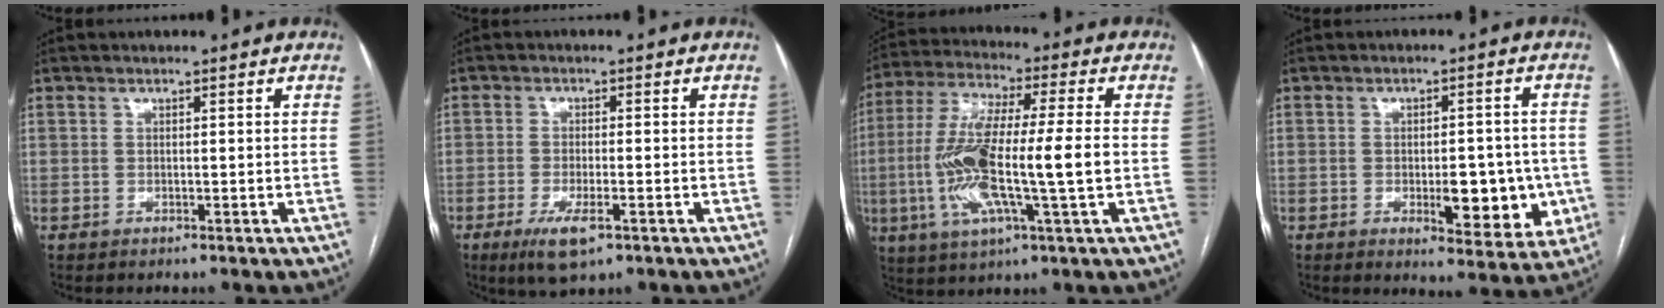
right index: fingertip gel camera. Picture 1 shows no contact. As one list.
[{"total": 5.8, "force": [-3.1, 1.4, 4.7], "torque": [-0.092, -0.012, -0.047]}, {"total": 16.2, "force": [-2.1, 1.3, 16.0], "torque": [-0.323, 0.001, -0.042]}, {"total": 10.0, "force": [-2.4, 3.9, 8.9], "torque": [-0.100, 0.002, -0.021]}]